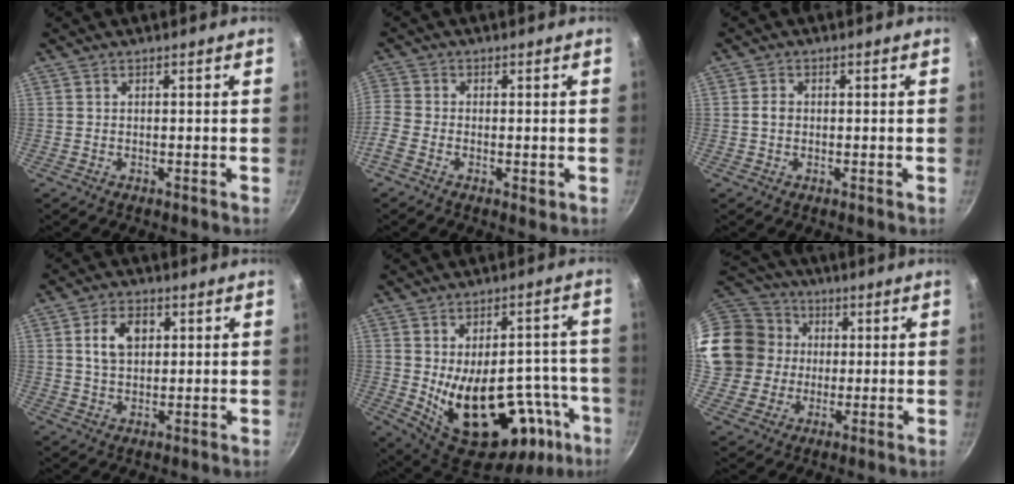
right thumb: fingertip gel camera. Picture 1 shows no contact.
{"total": 4.9, "force": [-2.1, 3.0, 3.2], "torque": [-0.079, 0.002, -0.056]}
{"total": 1.9, "force": [-0.1, 1.5, 1.1], "torque": [-0.014, 0.007, -0.003]}
{"total": 6.9, "force": [1.8, 4.7, 4.7], "torque": [-0.066, 0.001, 0.029]}
{"total": 25.6, "force": [-7.5, 14.5, 19.7], "torque": [-0.232, 0.015, -0.076]}
{"total": 19.3, "force": [2.5, 17.6, 7.5], "torque": [-0.140, 0.036, 0.051]}